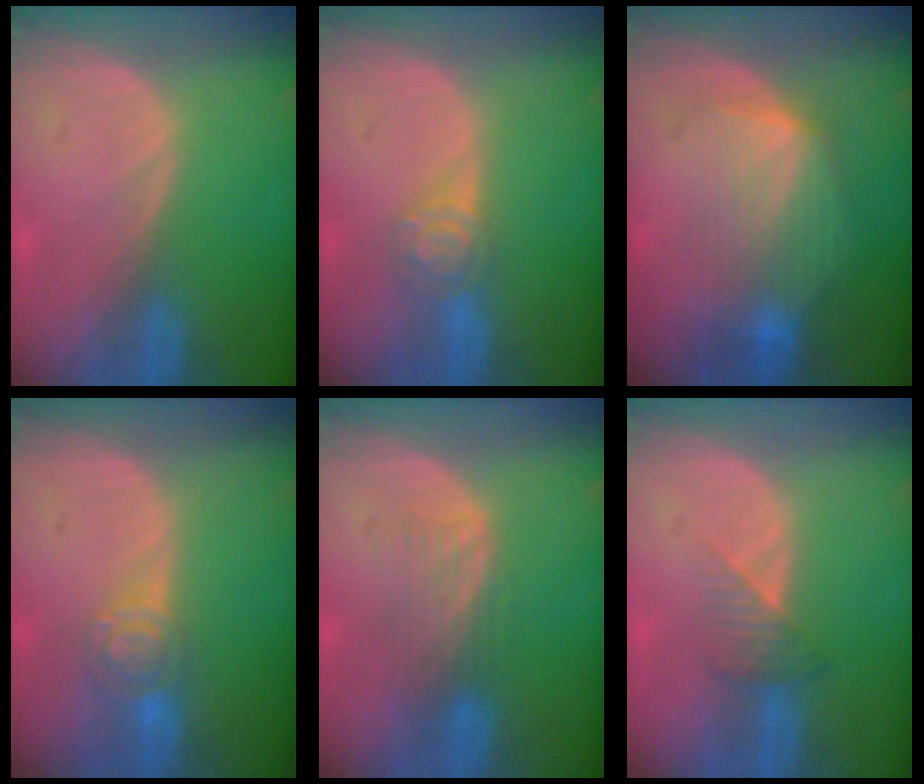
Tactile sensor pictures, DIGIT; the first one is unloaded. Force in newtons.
{"total": 4.1, "press": 4.0, "slide": 0.8}
{"total": 7.5, "press": 7.3, "slide": 1.7}
{"total": 4.6, "press": 4.5, "slide": 0.9}
{"total": 4.4, "press": 3.7, "slide": 2.4}
{"total": 3.4, "press": 3.0, "slide": 1.5}